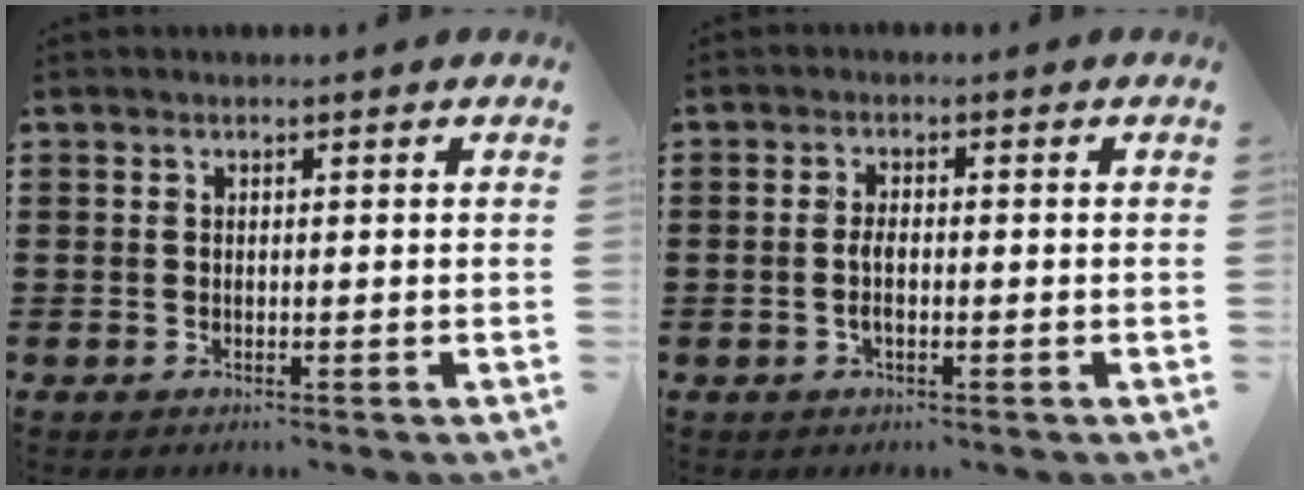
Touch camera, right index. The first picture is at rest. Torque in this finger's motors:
{"motor_torque": [1.14, 1.00, 0.13, 0.03]}